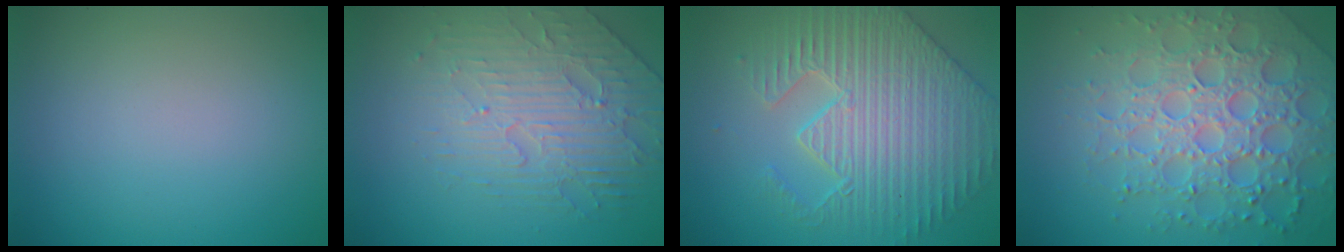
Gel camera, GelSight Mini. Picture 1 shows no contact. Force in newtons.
{"total": 4.2, "press": 3.8, "slide": 1.7}
{"total": 5.6, "press": 5.2, "slide": 2.2}
{"total": 7.3, "press": 7.1, "slide": 1.6}